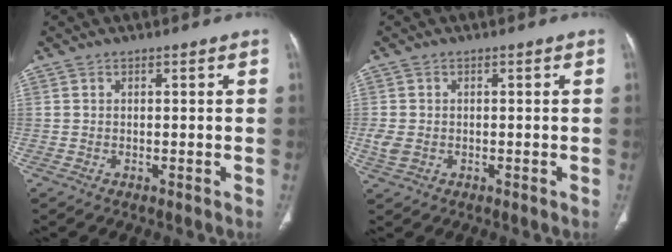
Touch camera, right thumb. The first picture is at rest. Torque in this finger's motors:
{"motor_torque": [0.29, 0.06, 0.88, -0.30, 0.21]}